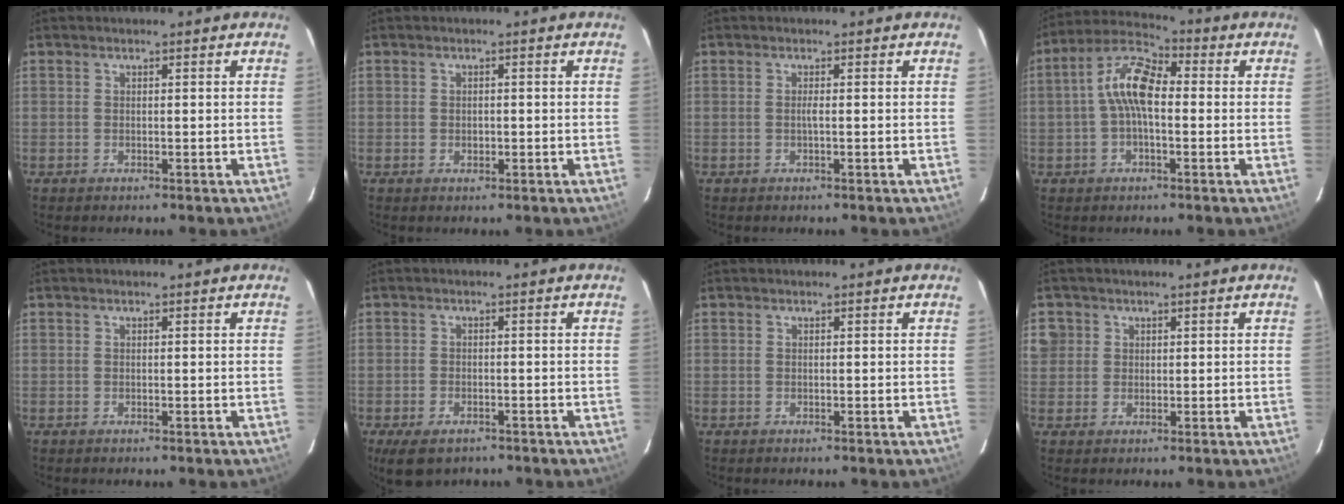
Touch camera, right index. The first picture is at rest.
{"total": 1.3, "force": [-0.2, 1.1, 0.6], "torque": [-0.008, 0.001, -0.003]}
{"total": 0.8, "force": [-0.2, -0.2, 0.7], "torque": [-0.012, 0.001, -0.005]}
{"total": 9.4, "force": [-0.1, 4.2, 8.4], "torque": [-0.172, 0.028, -0.009]}
{"total": 0.0}
{"total": 5.9, "force": [-3.9, 3.1, 3.2], "torque": [-0.076, -0.018, -0.063]}
{"total": 0.0}
{"total": 3.2, "force": [0.5, 3.1, 0.4], "torque": [0.008, 0.015, 0.008]}